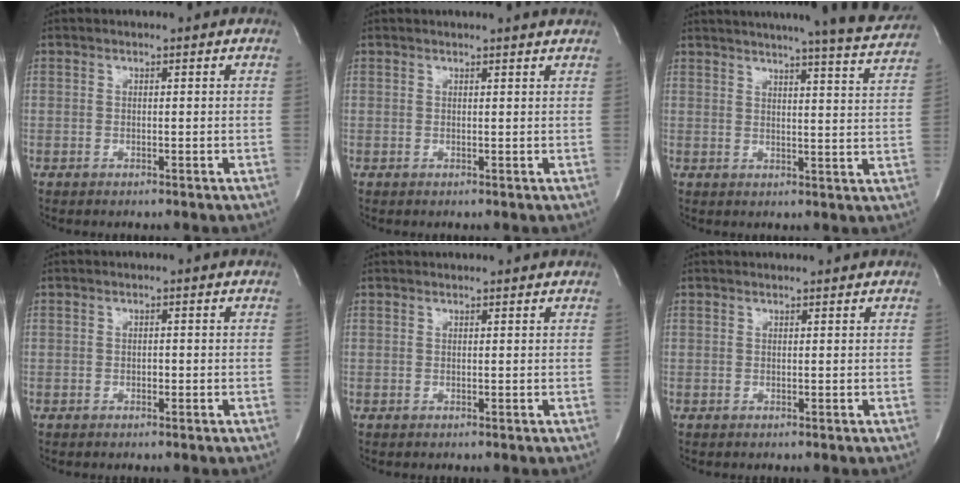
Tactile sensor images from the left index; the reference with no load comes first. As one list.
[{"total": 3.1, "force": [3.0, -0.4, 0.8], "torque": [-0.012, 0.002, 0.026]}, {"total": 19.0, "force": [17.6, -0.2, 7.3], "torque": [-0.108, -0.049, 0.206]}, {"total": 0.9, "force": [-0.3, 0.6, 0.6], "torque": [-0.012, 0.002, -0.004]}, {"total": 3.3, "force": [3.2, 0.1, 0.6], "torque": [-0.010, 0.022, 0.038]}, {"total": 1.8, "force": [1.7, 0.0, 0.2], "torque": [-0.008, 0.011, 0.026]}]